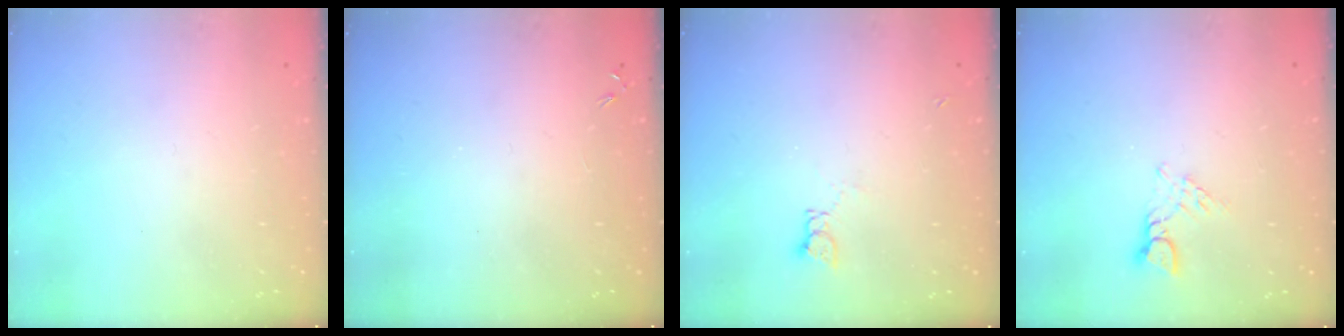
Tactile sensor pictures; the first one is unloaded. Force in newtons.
{"total": 0.0}
{"total": 2.0, "press": 2.0, "slide": 0.3}
{"total": 2.8, "press": 2.8, "slide": 0.3}